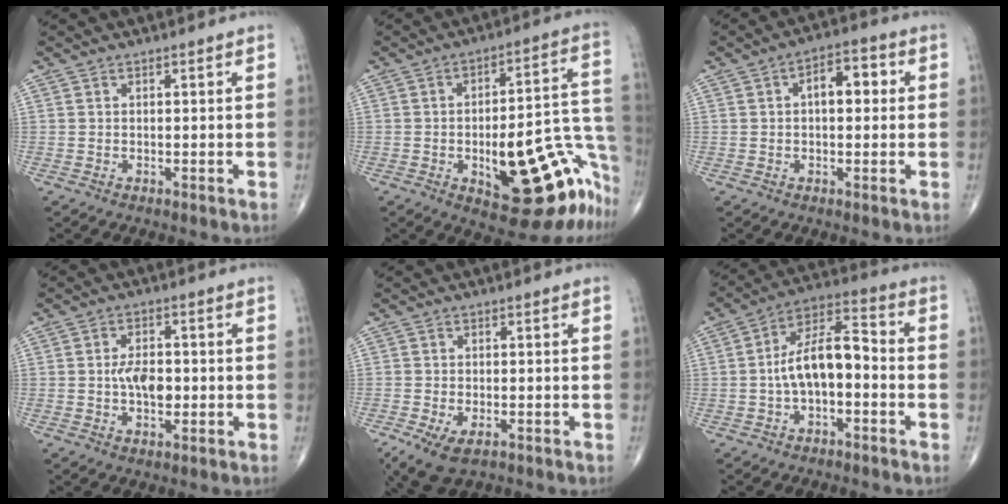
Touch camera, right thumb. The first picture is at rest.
{"total": 24.7, "force": [-9.3, 9.2, 20.9], "torque": [-0.184, 0.067, -0.107]}
{"total": 6.7, "force": [1.1, 3.6, 5.6], "torque": [-0.065, 0.019, 0.008]}
{"total": 5.9, "force": [-0.6, 3.4, 4.8], "torque": [-0.071, 0.005, -0.014]}
{"total": 6.8, "force": [-3.4, 3.4, 4.8], "torque": [-0.091, -0.003, -0.054]}
{"total": 11.4, "force": [-1.8, 5.7, 9.7], "torque": [-0.164, 0.048, -0.041]}